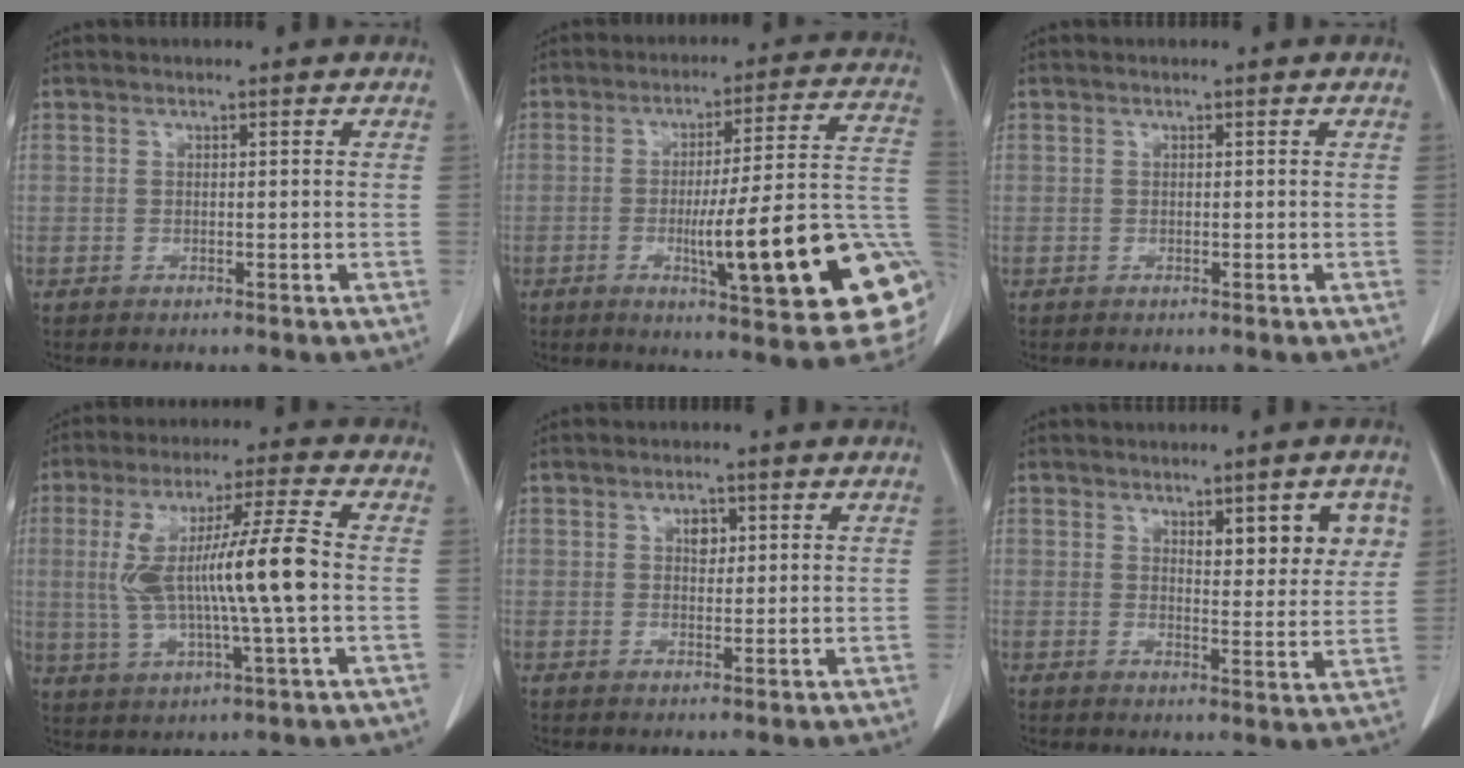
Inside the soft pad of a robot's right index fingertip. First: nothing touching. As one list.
[{"total": 22.2, "force": [-5.7, 2.2, 21.4], "torque": [-0.199, 0.009, -0.070]}, {"total": 0.0}, {"total": 13.3, "force": [0.2, 0.5, 13.3], "torque": [-0.262, 0.012, 0.006]}, {"total": 2.0, "force": [0.8, 1.3, 1.4], "torque": [-0.019, 0.000, 0.012]}, {"total": 7.7, "force": [3.4, 2.2, 6.6], "torque": [-0.079, -0.001, 0.046]}]